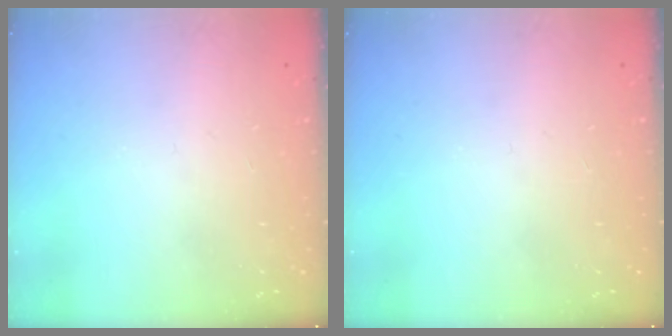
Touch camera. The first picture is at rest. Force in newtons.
{"total": 0.0}